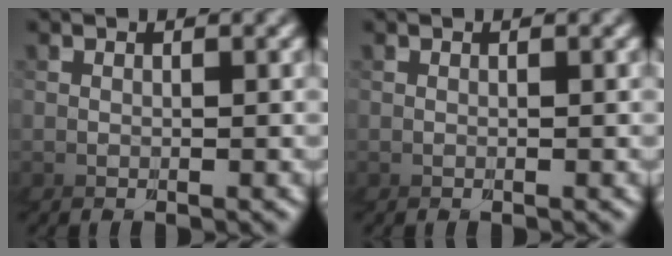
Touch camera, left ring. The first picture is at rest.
{"total": 0.0}